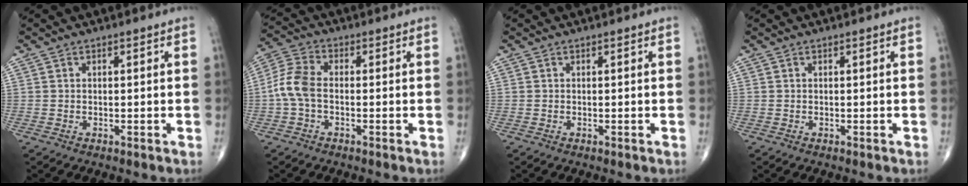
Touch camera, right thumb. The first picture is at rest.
{"total": 6.4, "force": [-1.1, 3.6, 5.2], "torque": [-0.119, 0.018, -0.031]}
{"total": 0.0}
{"total": 0.0}